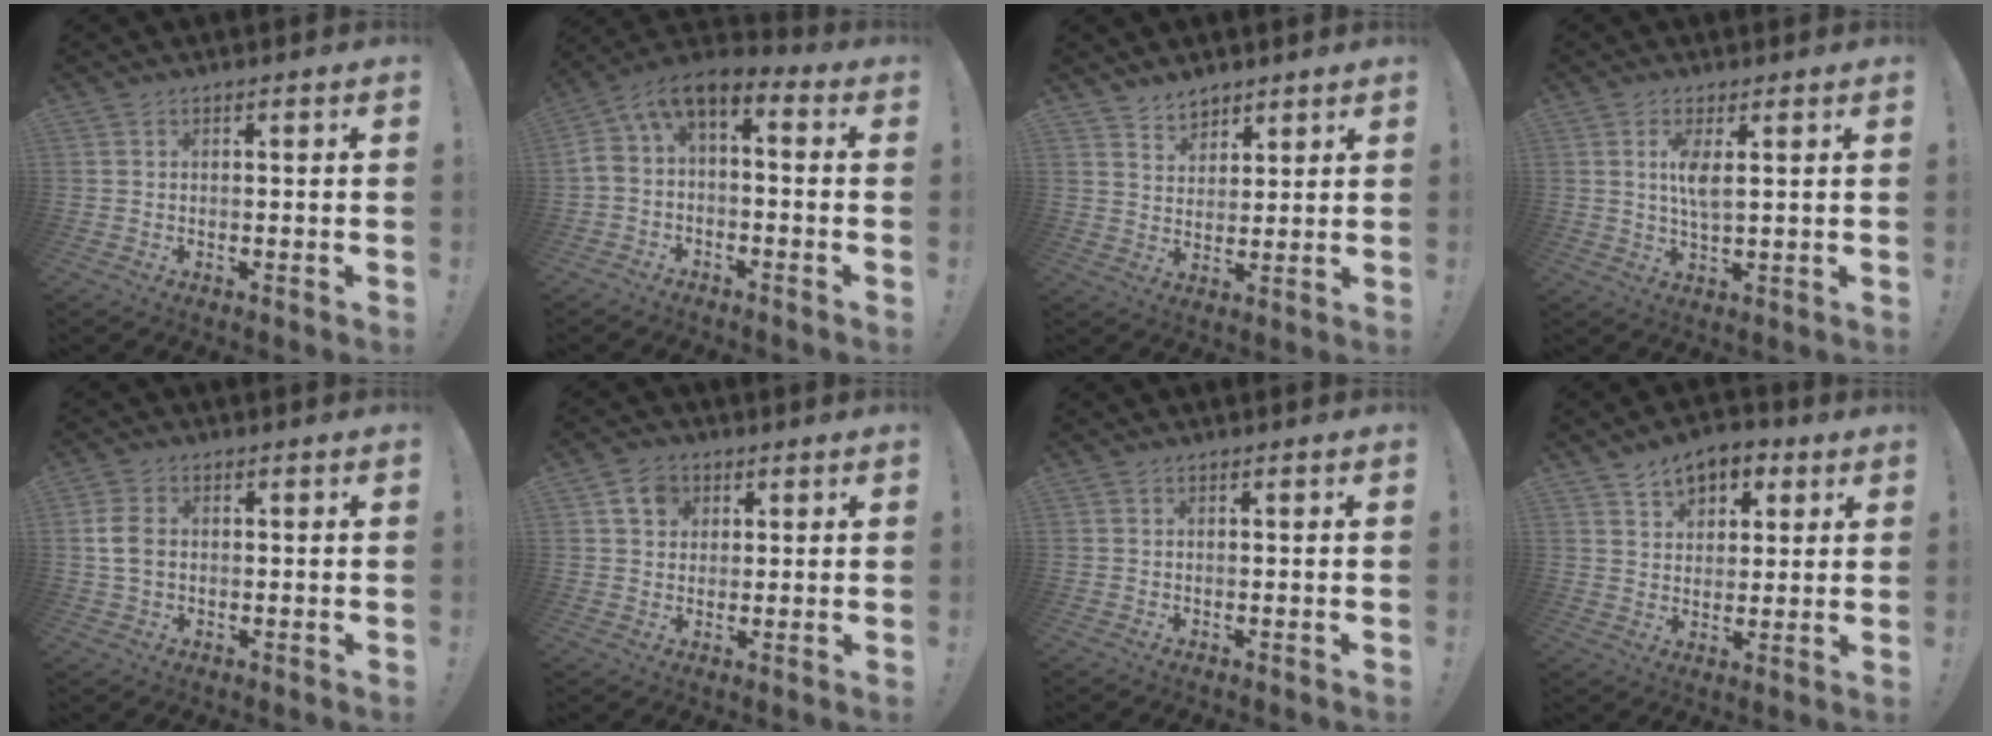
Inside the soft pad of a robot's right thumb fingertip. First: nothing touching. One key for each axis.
{"total": 5.0, "fx": -0.9, "fy": 2.4, "fz": 4.3, "tx": -0.087, "ty": 0.002, "tz": -0.017}
{"total": 5.7, "fx": 4.8, "fy": 3.2, "fz": 0.6, "tx": -0.003, "ty": -0.039, "tz": 0.090}
{"total": 5.5, "fx": 1.7, "fy": 1.4, "fz": 5.0, "tx": -0.098, "ty": -0.008, "tz": 0.024}
{"total": 5.8, "fx": 0.1, "fy": 4.1, "fz": 4.1, "tx": -0.088, "ty": 0.003, "tz": 0.003}
{"total": 6.4, "fx": 2.8, "fy": 5.2, "fz": 2.4, "tx": -0.031, "ty": -0.009, "tz": 0.053}
{"total": 0.0}
{"total": 8.5, "fx": 4.9, "fy": 5.9, "fz": 3.7, "tx": -0.046, "ty": -0.024, "tz": 0.091}